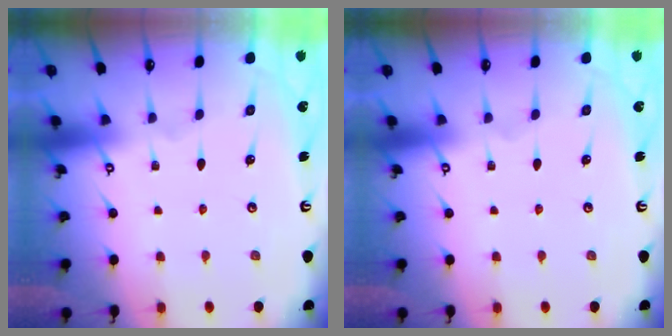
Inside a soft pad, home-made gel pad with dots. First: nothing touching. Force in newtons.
{"total": 0.0}